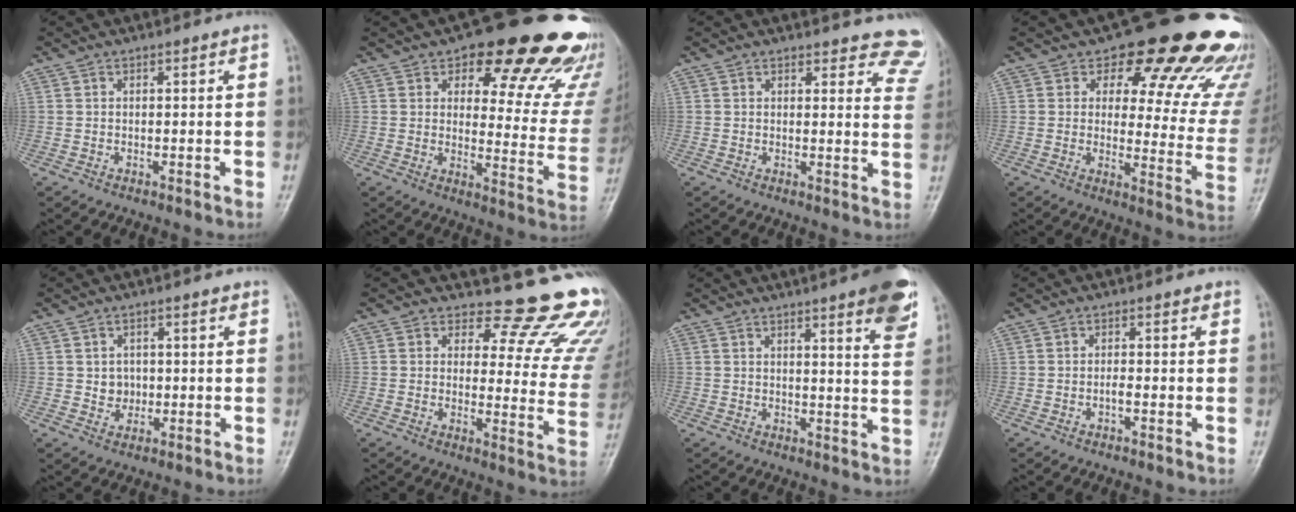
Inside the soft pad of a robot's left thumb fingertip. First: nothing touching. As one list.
[{"total": 22.8, "force": [16.0, 9.4, 13.2], "torque": [-0.103, -0.086, 0.187]}, {"total": 10.3, "force": [9.7, 3.2, 0.9], "torque": [0.050, -0.064, 0.071]}, {"total": 21.6, "force": [16.5, 9.0, 10.8], "torque": [-0.070, -0.094, 0.184]}, {"total": 2.9, "force": [0.2, 2.6, 1.1], "torque": [-0.002, 0.001, 0.005]}, {"total": 16.7, "force": [14.6, 6.0, 5.2], "torque": [-0.004, -0.136, 0.146]}, {"total": 9.9, "force": [5.9, 1.5, 7.8], "torque": [-0.081, -0.027, 0.067]}, {"total": 0.9, "force": [-0.3, 0.3, 0.8], "torque": [-0.013, 0.001, -0.008]}]